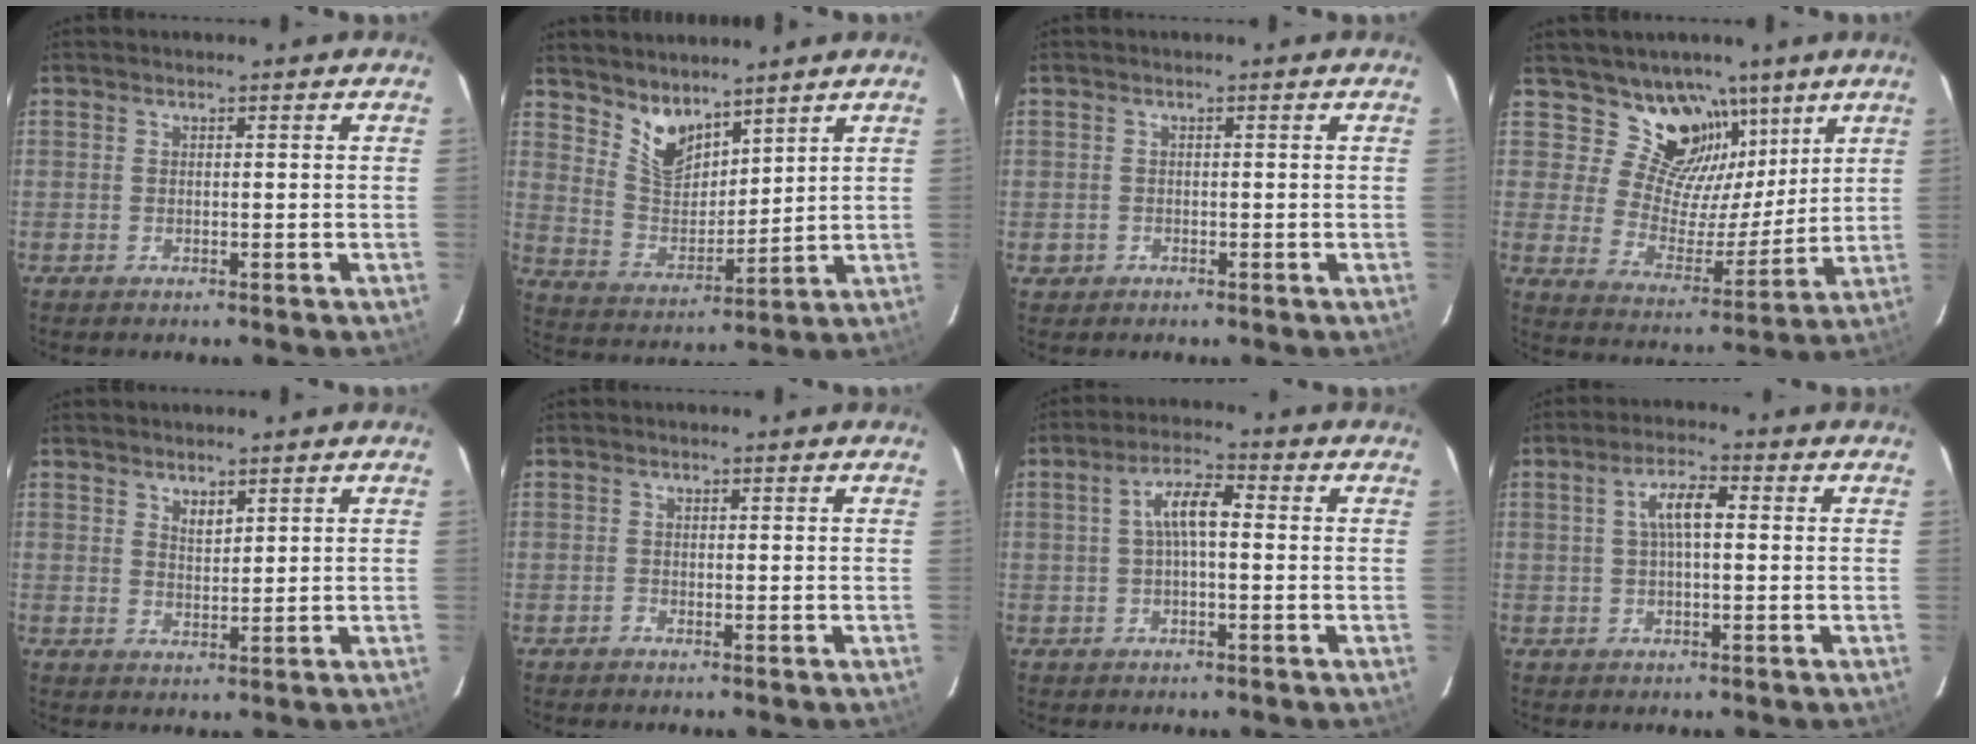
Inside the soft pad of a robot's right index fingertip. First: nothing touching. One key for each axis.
{"total": 8.7, "fx": 6.9, "fy": 4.2, "fz": 3.4, "tx": -0.061, "ty": 0.001, "tz": 0.140}
{"total": 1.6, "fx": -0.5, "fy": 1.5, "fz": 0.1, "tx": -0.006, "ty": 0.003, "tz": -0.004}
{"total": 14.2, "fx": 9.5, "fy": 9.2, "fz": 5.2, "tx": -0.087, "ty": -0.015, "tz": 0.171}
{"total": 2.4, "fx": 1.8, "fy": 1.1, "fz": 1.3, "tx": -0.019, "ty": -0.001, "tz": 0.032}
{"total": 0.7, "fx": -0.4, "fy": 0.5, "fz": -0.2, "tx": 0.002, "ty": 0.004, "tz": -0.010}
{"total": 5.6, "fx": 0.2, "fy": 1.8, "fz": 5.2, "tx": -0.101, "ty": 0.017, "tz": 0.004}
{"total": 5.1, "fx": 0.8, "fy": 1.7, "fz": 4.7, "tx": -0.091, "ty": 0.014, "tz": 0.015}